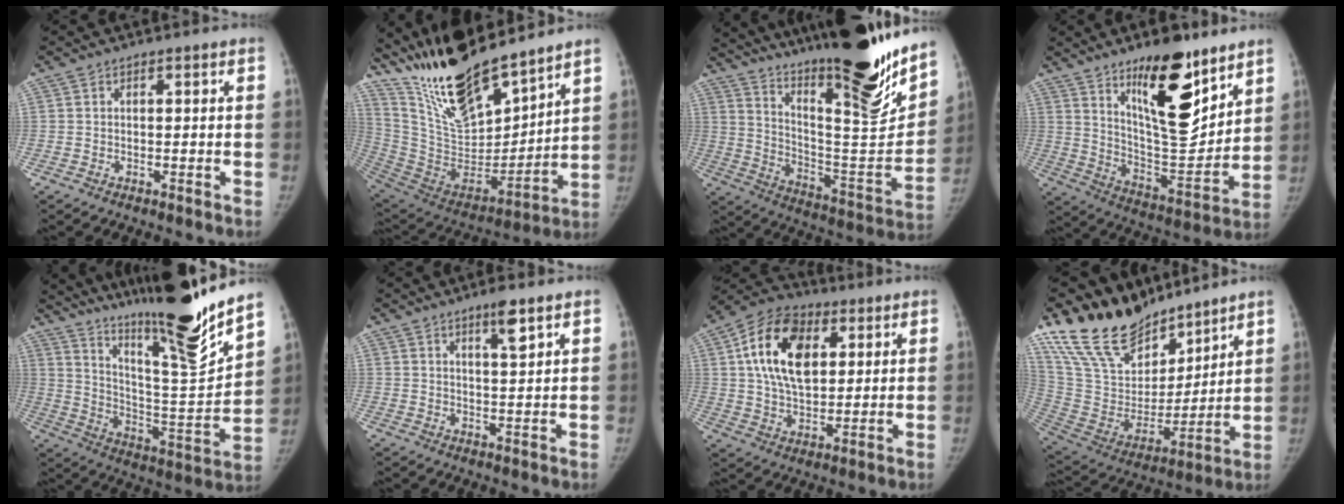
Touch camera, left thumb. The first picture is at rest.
{"total": 23.4, "force": [19.3, 6.4, 11.6], "torque": [-0.172, -0.110, 0.358]}
{"total": 32.0, "force": [24.9, 4.7, 19.5], "torque": [-0.282, -0.142, 0.375]}
{"total": 19.2, "force": [11.6, 6.8, 13.7], "torque": [-0.169, -0.090, 0.200]}
{"total": 25.9, "force": [20.6, 1.3, 15.6], "torque": [-0.227, -0.128, 0.334]}
{"total": 4.4, "force": [2.8, 0.6, 3.3], "torque": [-0.051, -0.019, 0.047]}
{"total": 16.5, "force": [4.8, 10.3, 12.0], "torque": [-0.191, -0.004, 0.081]}
{"total": 23.2, "force": [18.3, 11.1, 9.0], "torque": [-0.141, -0.085, 0.344]}